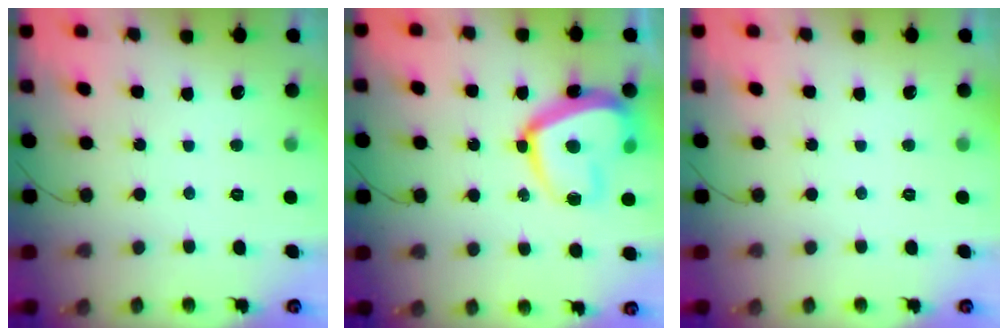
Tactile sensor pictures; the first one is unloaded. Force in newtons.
{"total": 17.0, "press": 16.9, "slide": 1.5}
{"total": 0.0}